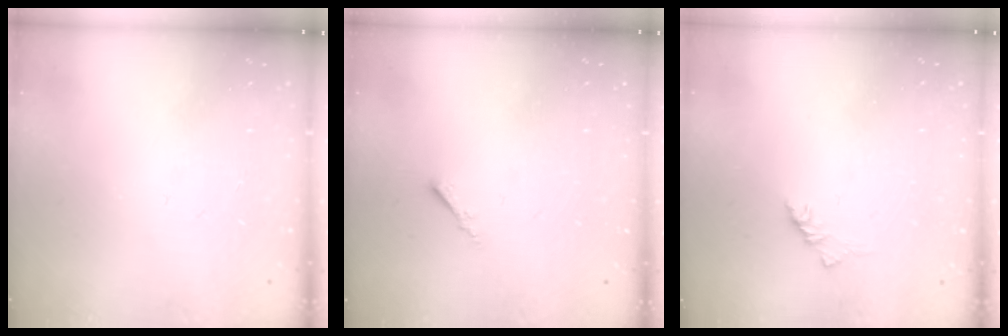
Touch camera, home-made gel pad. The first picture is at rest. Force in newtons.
{"total": 0.0}
{"total": 3.0, "press": 2.9, "slide": 0.9}